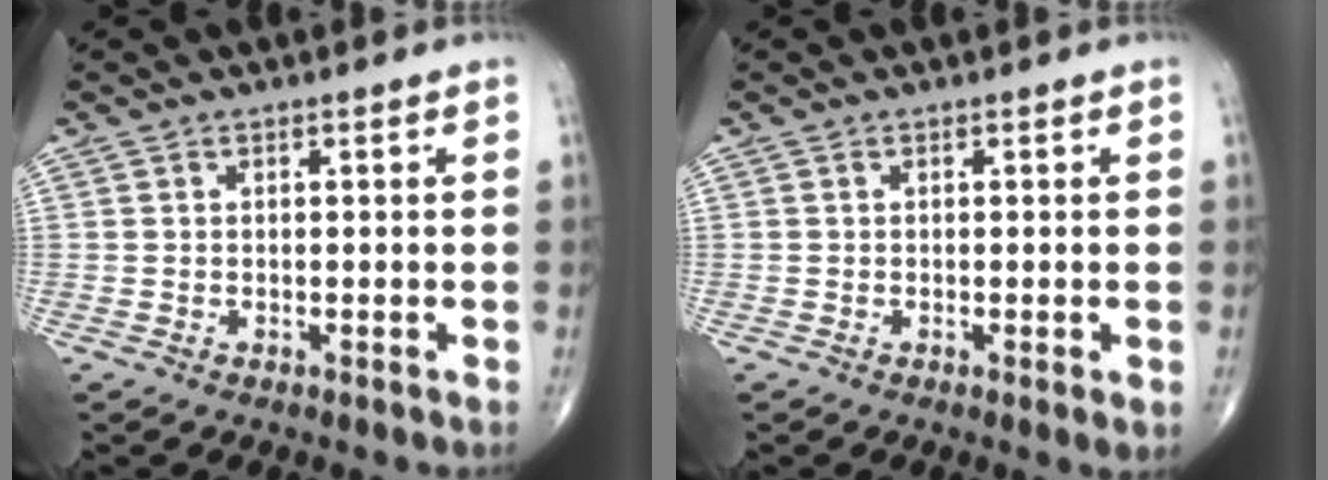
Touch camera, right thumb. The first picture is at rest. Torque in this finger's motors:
{"motor_torque": [0.28, 0.51, -0.07, -0.04, 0.04]}